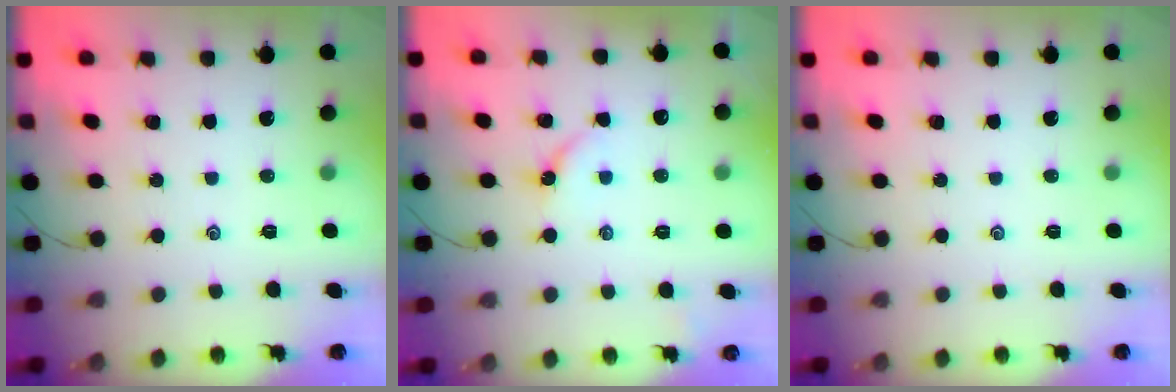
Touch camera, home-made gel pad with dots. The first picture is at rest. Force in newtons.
{"total": 3.4, "press": 3.4, "slide": 0.6}
{"total": 0.0}